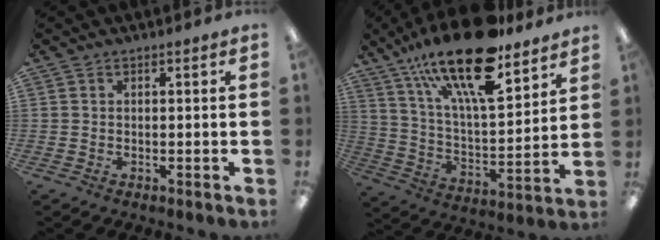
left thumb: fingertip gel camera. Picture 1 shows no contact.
{"total": 23.7, "force": [16.6, 7.8, 15.1], "torque": [-0.255, -0.099, 0.281]}